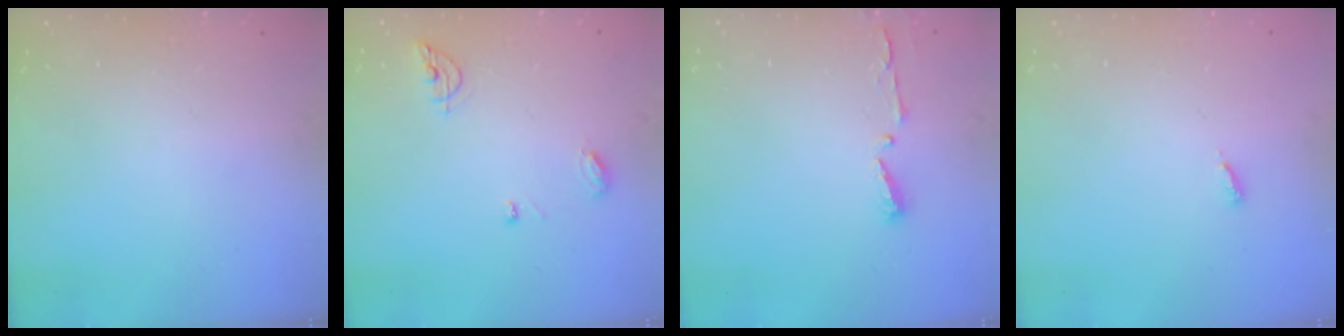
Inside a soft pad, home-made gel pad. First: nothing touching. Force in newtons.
{"total": 6.7, "press": 6.7, "slide": 0.3}
{"total": 3.7, "press": 3.7, "slide": 0.5}
{"total": 2.9, "press": 2.9, "slide": 0.2}